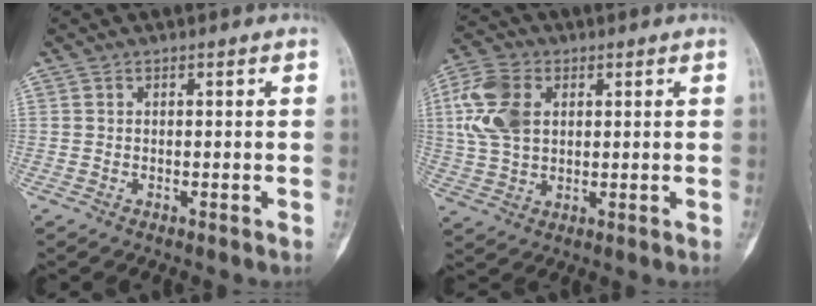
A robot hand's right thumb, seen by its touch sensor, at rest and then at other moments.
{"total": 11.3, "force": [2.6, 7.6, 8.0], "torque": [-0.166, 0.008, 0.047]}